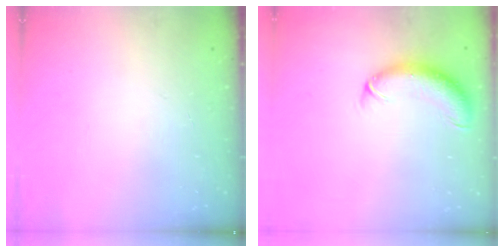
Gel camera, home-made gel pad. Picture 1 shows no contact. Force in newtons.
{"total": 11.5, "press": 11.2, "slide": 2.6}